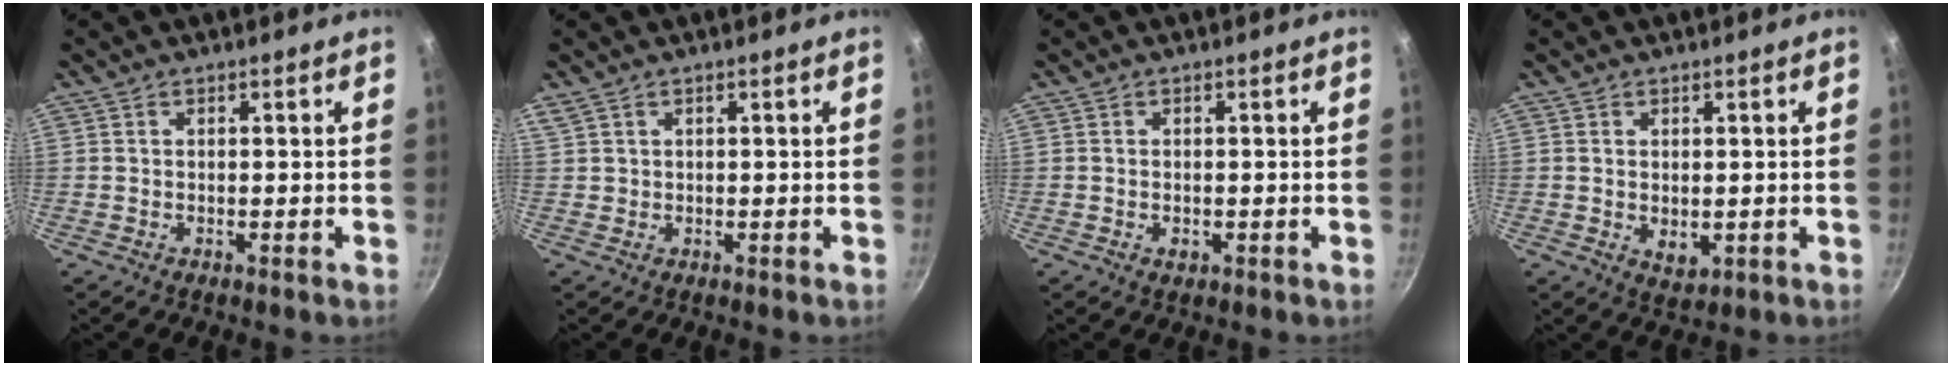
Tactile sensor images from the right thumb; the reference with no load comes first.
{"total": 1.8, "force": [1.1, 1.1, 0.9], "torque": [-0.017, 0.005, 0.026]}
{"total": 1.5, "force": [-0.4, 1.0, 1.0], "torque": [-0.016, -0.001, -0.006]}
{"total": 3.4, "force": [0.0, 2.3, 2.6], "torque": [-0.040, -0.012, 0.003]}